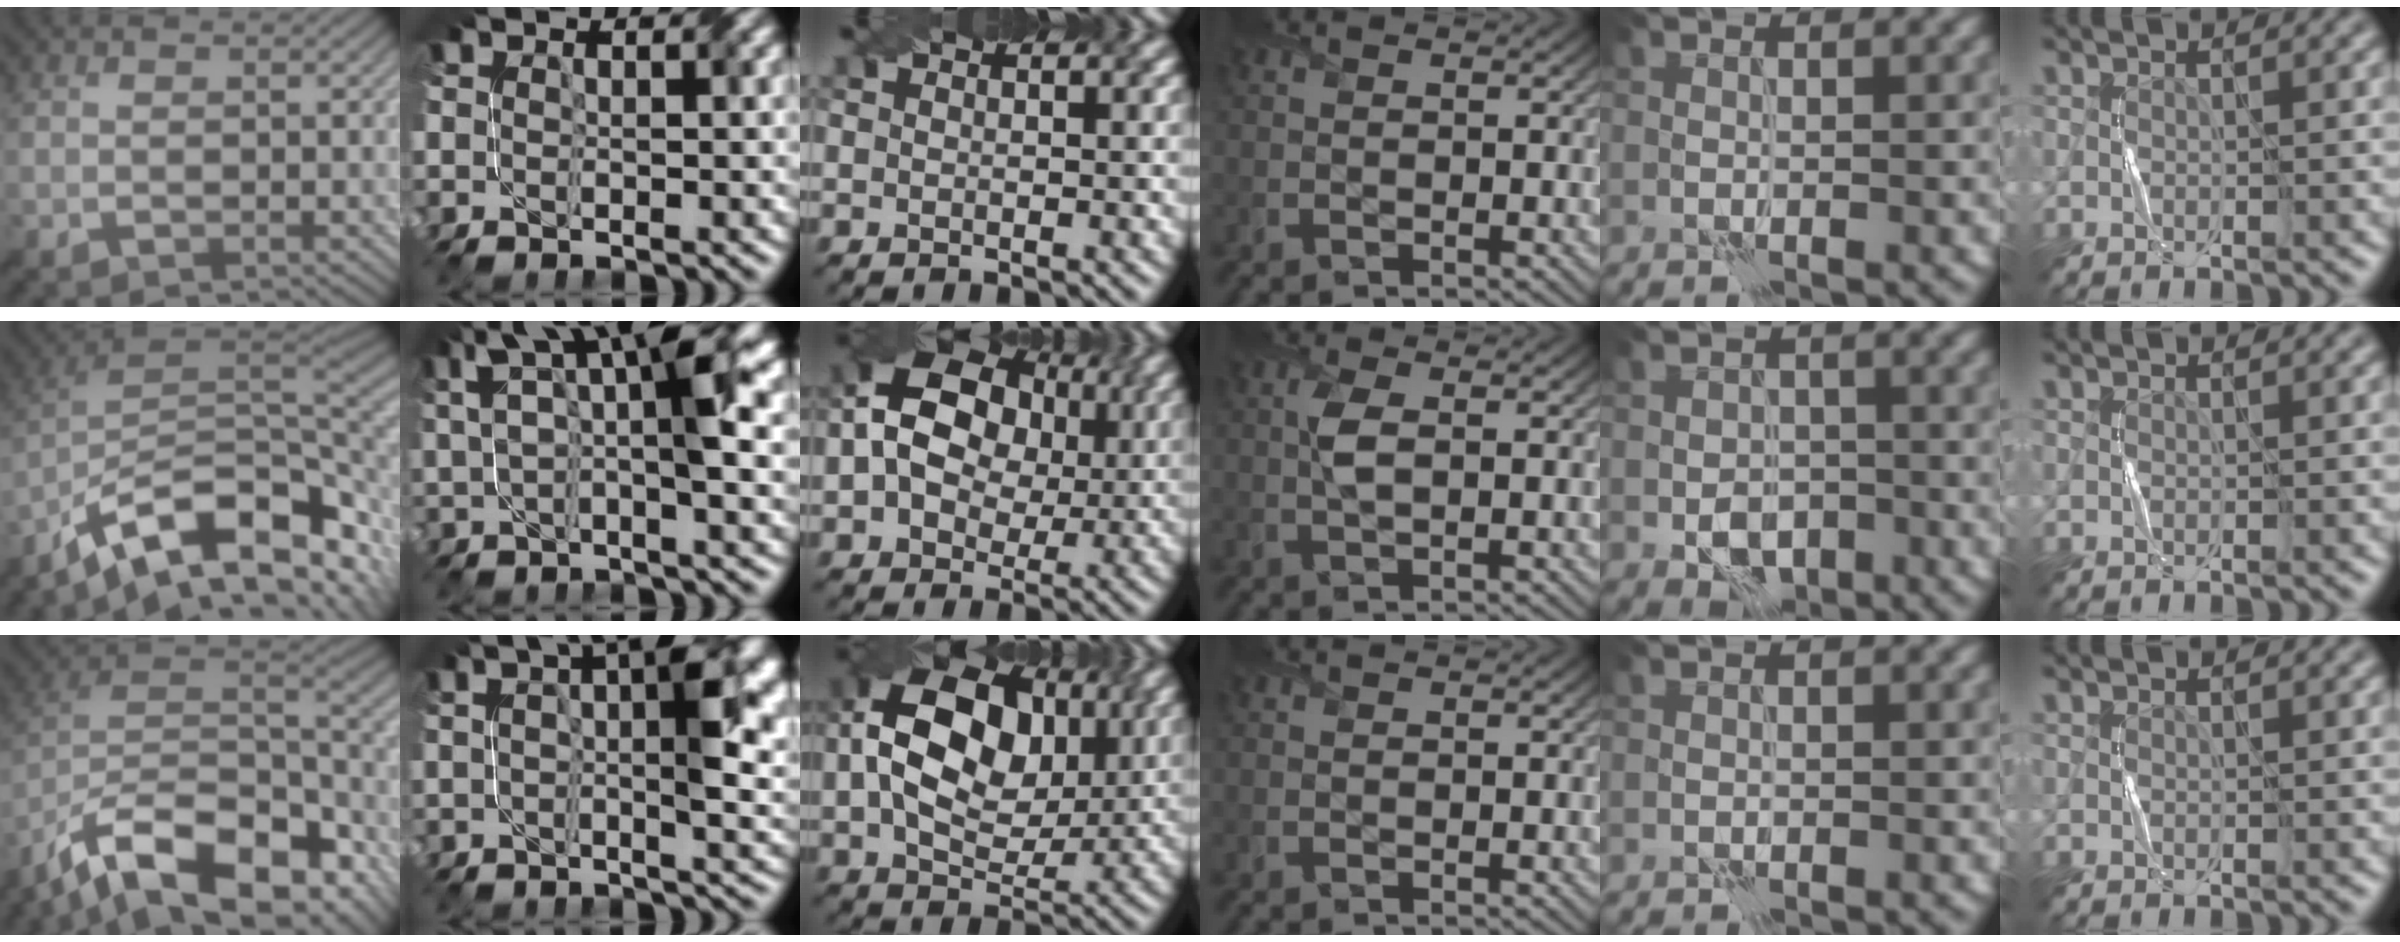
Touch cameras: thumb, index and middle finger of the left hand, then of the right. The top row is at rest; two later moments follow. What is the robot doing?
{"motion": "twist", "object": "screw"}